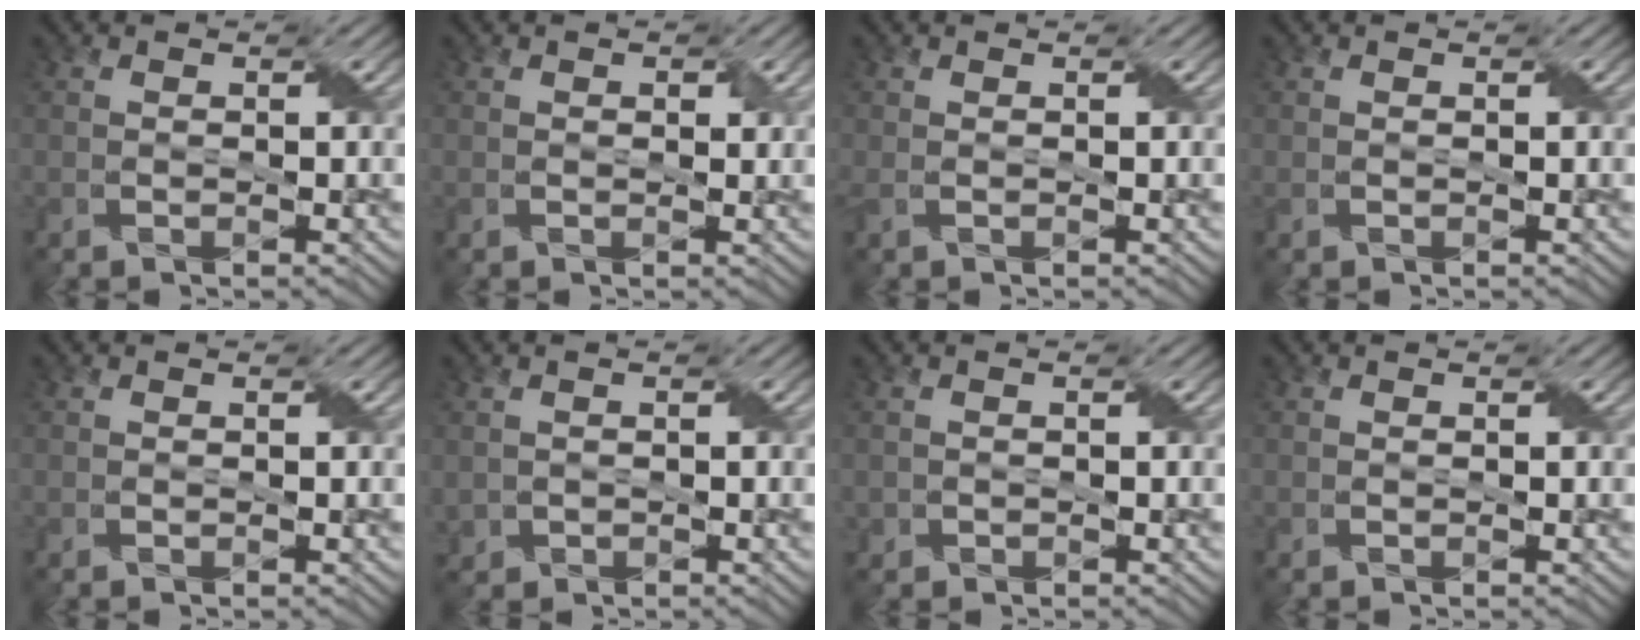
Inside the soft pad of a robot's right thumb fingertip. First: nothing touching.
{"total": 1.0, "force": [0.6, 0.5, 0.6], "torque": [-0.008, -0.002, 0.011]}
{"total": 1.1, "force": [0.2, 0.5, 0.9], "torque": [-0.025, 0.004, 0.003]}
{"total": 0.0}
{"total": 0.0}
{"total": 1.3, "force": [0.0, 1.2, 0.3], "torque": [-0.016, -0.006, 0.002]}
{"total": 0.9, "force": [-0.2, 0.9, 0.0], "torque": [0.000, -0.005, -0.006]}
{"total": 0.0}